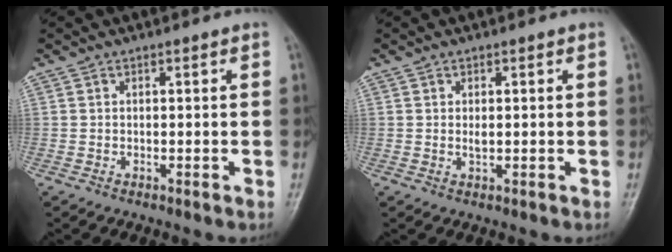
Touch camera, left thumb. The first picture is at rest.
{"total": 1.3, "force": [0.2, 0.6, 1.1], "torque": [-0.017, -0.003, 0.005]}